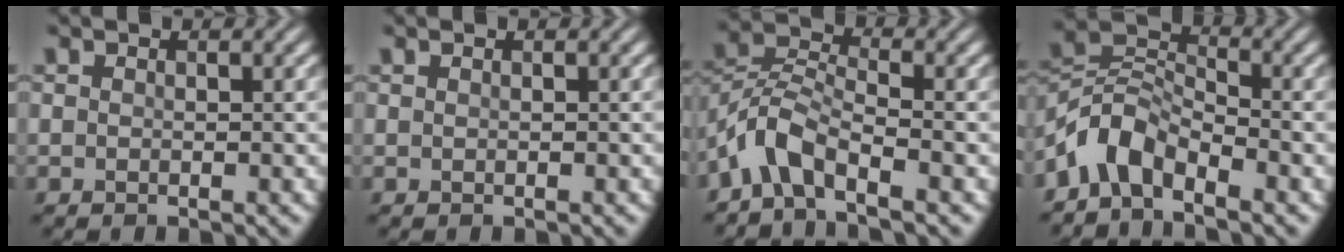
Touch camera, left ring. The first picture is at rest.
{"total": 0.0}
{"total": 4.1, "force": [-2.9, 1.4, 2.5], "torque": [-0.047, 0.009, -0.067]}
{"total": 4.6, "force": [-3.3, 2.3, 2.2], "torque": [-0.039, 0.011, -0.077]}